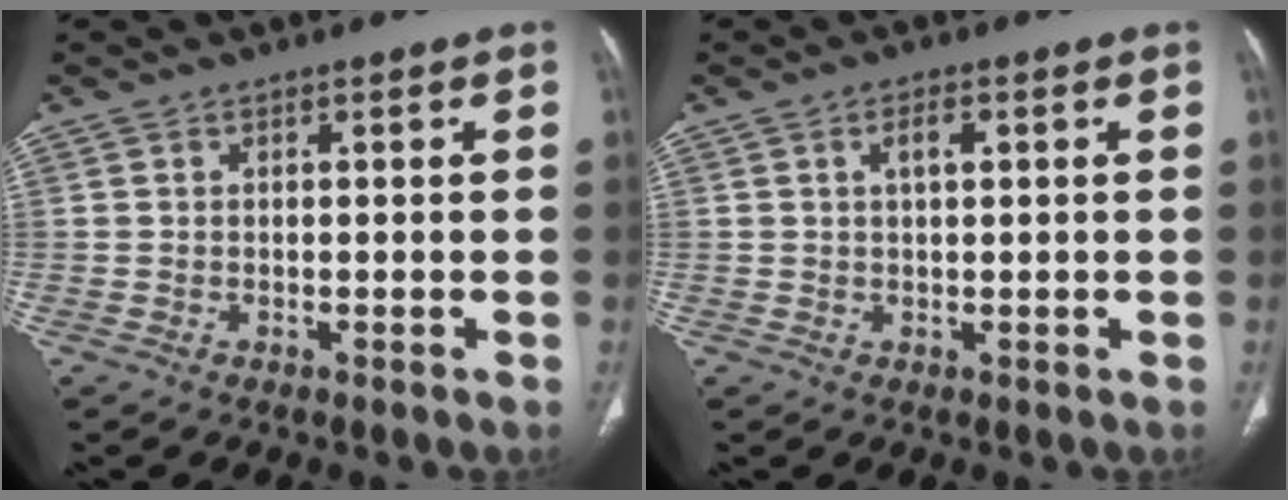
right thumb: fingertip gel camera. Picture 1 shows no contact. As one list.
[{"total": 2.5, "force": [0.8, 1.1, 2.2], "torque": [-0.037, 0.003, 0.014]}]